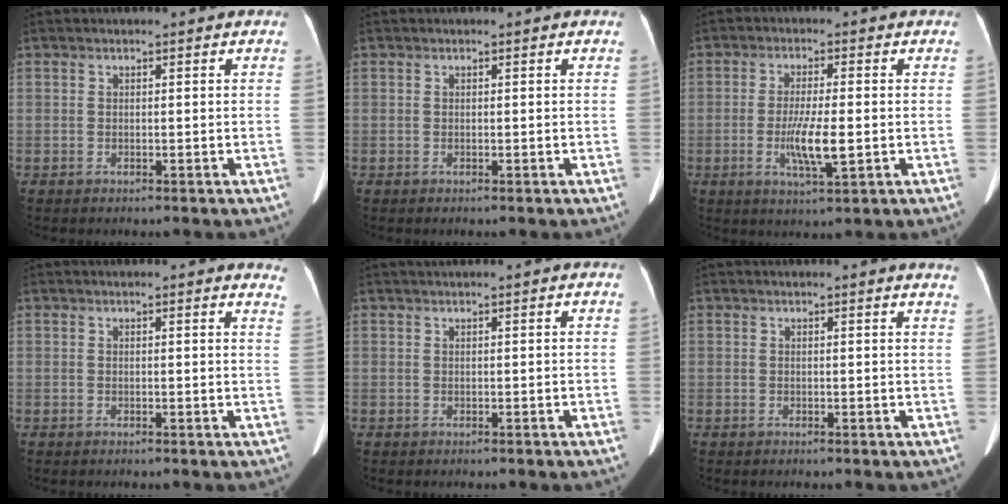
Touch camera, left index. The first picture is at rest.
{"total": 0.0}
{"total": 6.4, "force": [-1.3, 0.8, 6.2], "torque": [-0.121, -0.013, -0.022]}
{"total": 5.5, "force": [5.3, 0.6, 1.4], "torque": [0.000, -0.017, 0.027]}
{"total": 1.7, "force": [1.5, -0.4, 0.8], "torque": [-0.010, 0.020, 0.032]}
{"total": 4.3, "force": [4.1, -0.3, 1.4], "torque": [-0.014, -0.008, 0.024]}